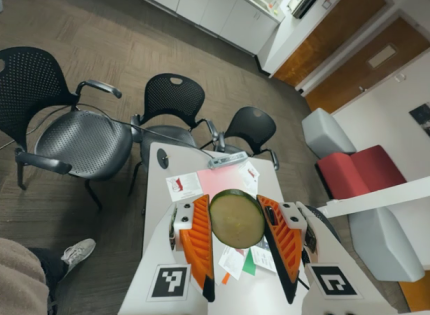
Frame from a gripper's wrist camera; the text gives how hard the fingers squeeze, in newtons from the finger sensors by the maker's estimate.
{"total": 11.2, "left": 11.1, "right": 11.4}